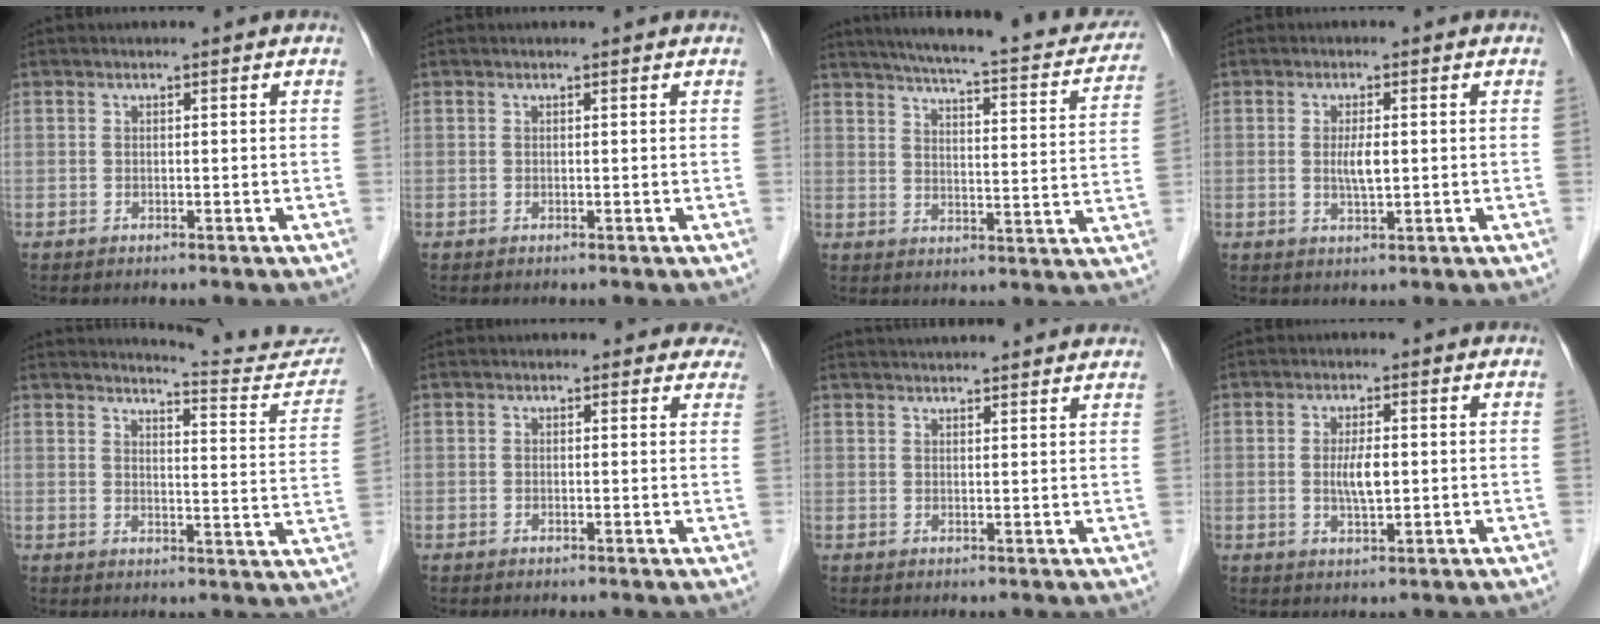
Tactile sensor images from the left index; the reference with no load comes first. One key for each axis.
{"total": 0.9, "fx": 0.9, "fy": 0.1, "fz": 0.2, "tx": -0.008, "ty": 0.005, "tz": 0.008}
{"total": 22.4, "fx": 19.3, "fy": 3.8, "fz": 10.8, "tx": -0.150, "ty": -0.011, "tz": 0.234}
{"total": 2.9, "fx": 0.0, "fy": 0.6, "fz": 2.8, "tx": -0.054, "ty": -0.006, "tz": 0.001}
{"total": 14.0, "fx": 13.9, "fy": 0.7, "fz": 1.9, "tx": -0.008, "ty": -0.077, "tz": 0.145}
{"total": 3.6, "fx": 3.1, "fy": 1.9, "fz": 0.0, "tx": 0.026, "ty": -0.013, "tz": 0.009}
{"total": 12.8, "fx": 12.0, "fy": 1.1, "fz": 4.2, "tx": -0.058, "ty": 0.029, "tz": 0.150}
{"total": 3.7, "fx": -0.1, "fy": 1.0, "fz": 3.5, "tx": -0.068, "ty": -0.005, "tz": -0.001}